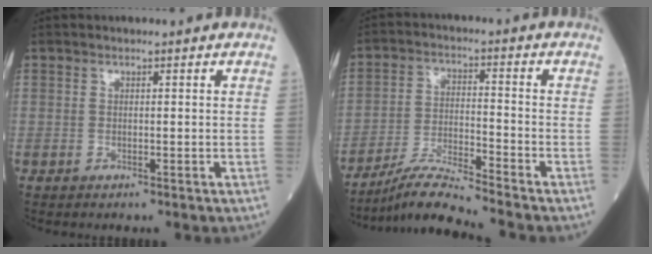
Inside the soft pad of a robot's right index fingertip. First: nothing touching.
{"total": 7.8, "force": [-7.1, -1.6, 2.8], "torque": [-0.061, -0.017, -0.132]}